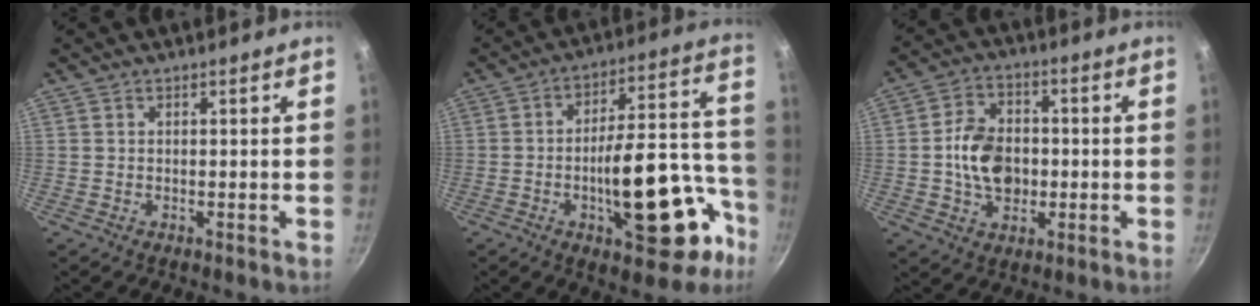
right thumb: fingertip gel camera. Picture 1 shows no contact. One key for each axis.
{"total": 21.1, "fx": -8.3, "fy": 8.9, "fz": 17.3, "tx": -0.197, "ty": 0.066, "tz": -0.113}
{"total": 10.8, "fx": -0.8, "fy": 8.0, "fz": 7.3, "tx": -0.102, "ty": 0.015, "tz": -0.017}